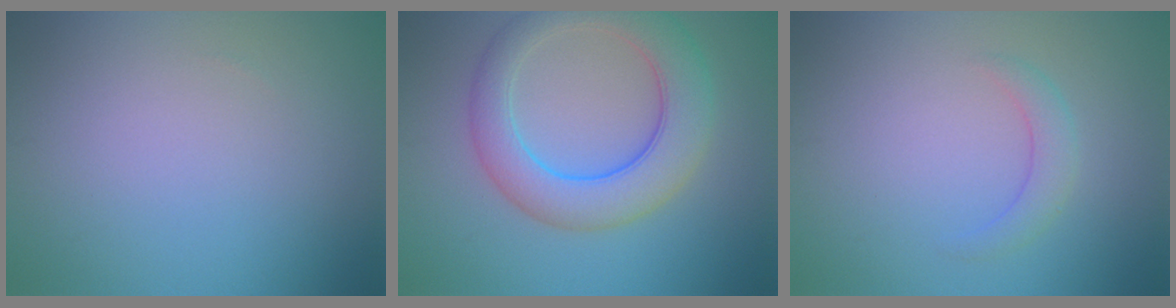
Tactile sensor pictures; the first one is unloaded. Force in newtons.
{"total": 7.1, "press": 7.1, "slide": 0.2}
{"total": 1.9, "press": 1.9, "slide": 0.2}